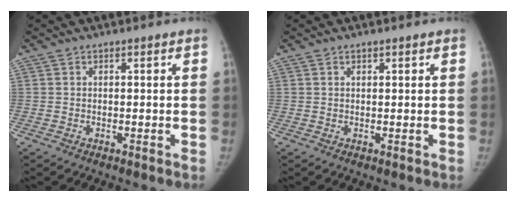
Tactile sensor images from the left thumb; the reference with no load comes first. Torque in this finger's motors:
{"motor_torque": [-0.17, -0.06, -0.15, 0.22, -0.06]}